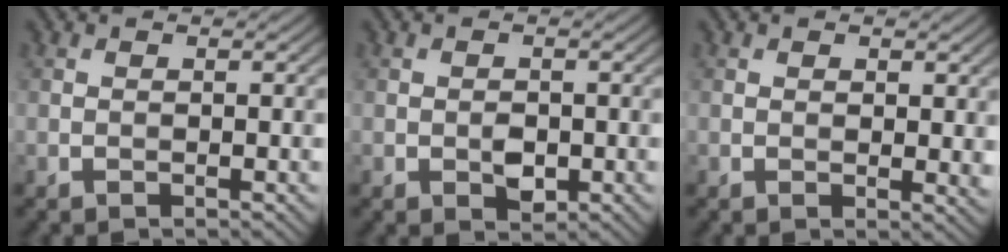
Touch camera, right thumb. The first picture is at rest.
{"total": 2.1, "force": [-0.6, 1.4, 1.5], "torque": [-0.026, -0.004, -0.009]}
{"total": 1.8, "force": [0.7, 0.9, 1.4], "torque": [-0.019, -0.006, 0.015]}